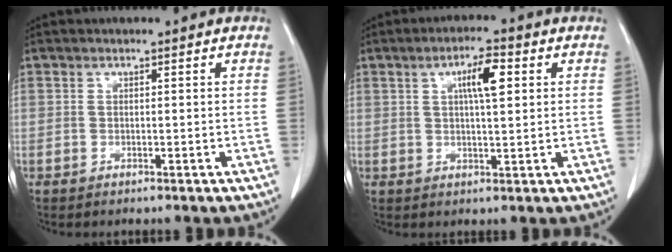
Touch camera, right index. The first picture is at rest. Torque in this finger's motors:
{"motor_torque": [0.82, 0.19, 0.37, 0.10]}